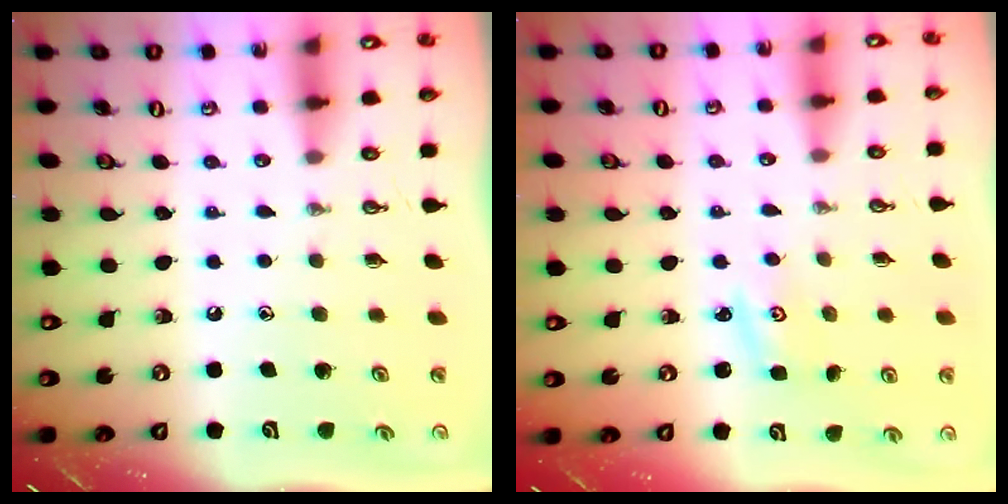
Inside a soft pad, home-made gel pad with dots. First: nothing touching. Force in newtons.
{"total": 2.5, "press": 2.5, "slide": 0.4}